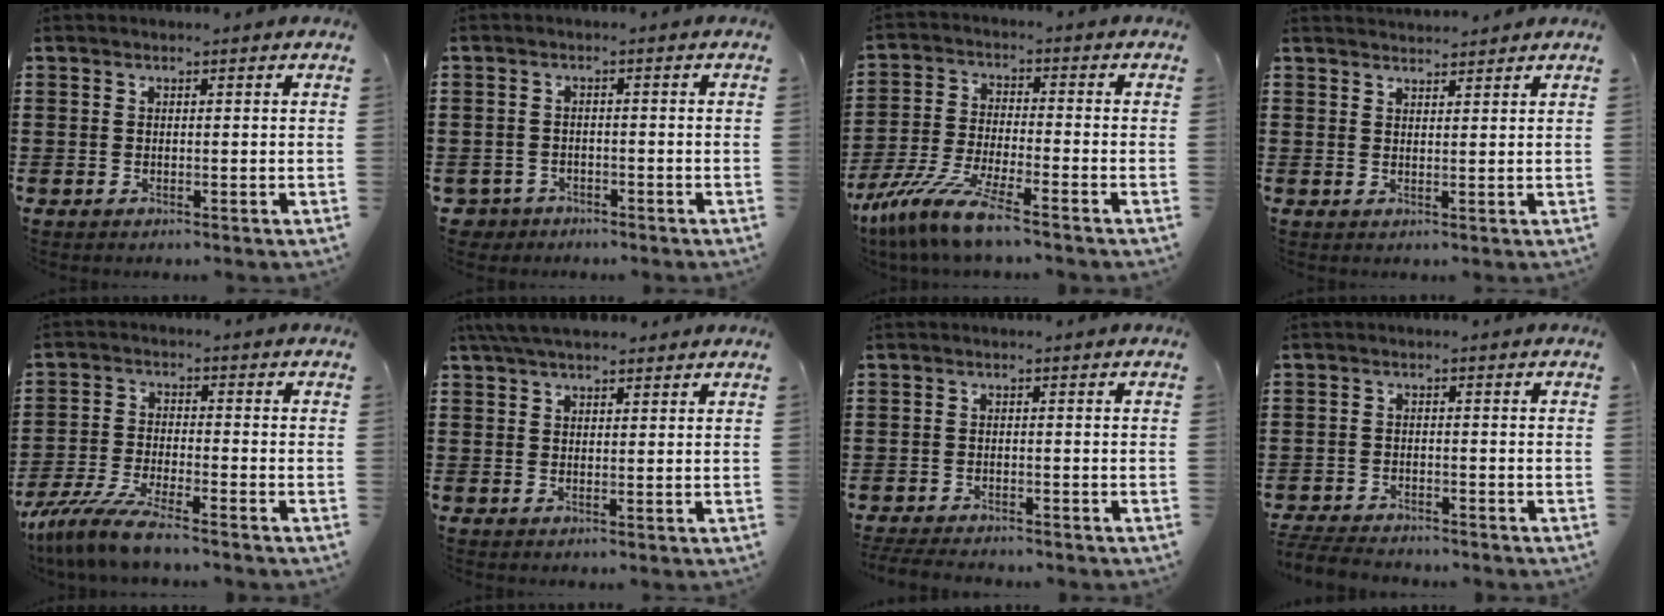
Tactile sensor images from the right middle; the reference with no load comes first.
{"total": 2.2, "force": [-2.1, 0.8, -0.1], "torque": [-0.014, -0.007, -0.049]}
{"total": 9.1, "force": [-7.6, 0.2, 5.0], "torque": [-0.112, -0.009, -0.150]}
{"total": 1.9, "force": [1.9, 0.2, 0.0], "torque": [-0.006, 0.004, 0.037]}
{"total": 7.0, "force": [-6.2, 0.1, 3.2], "torque": [-0.081, -0.015, -0.122]}
{"total": 3.9, "force": [3.3, 0.8, 1.9], "torque": [-0.046, 0.004, 0.063]}
{"total": 2.6, "force": [-2.5, 0.5, 0.3], "torque": [-0.017, -0.003, -0.056]}
{"total": 3.6, "force": [-3.5, 0.7, 0.3], "torque": [-0.014, -0.001, -0.076]}